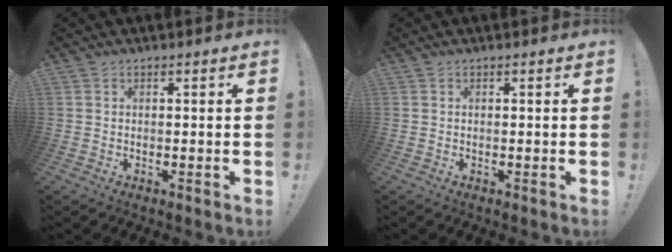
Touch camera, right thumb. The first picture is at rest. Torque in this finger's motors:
{"motor_torque": [0.00, 0.00, 0.00, 0.00, 0.00]}